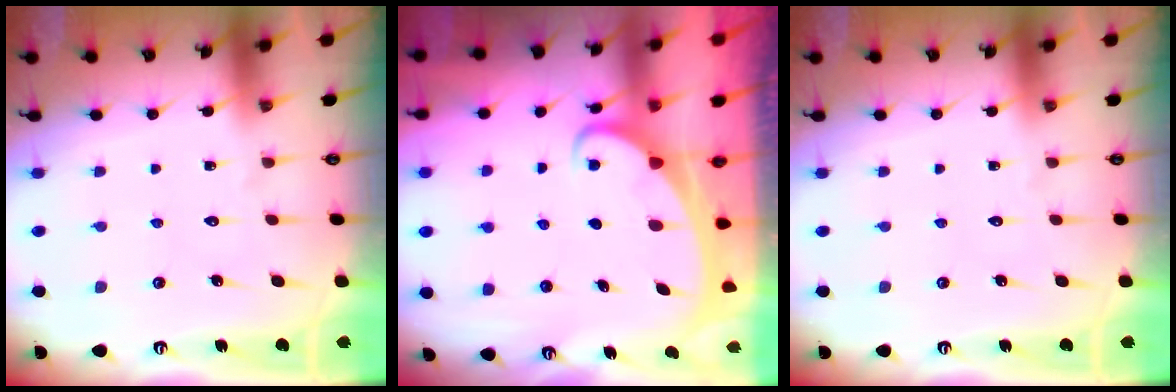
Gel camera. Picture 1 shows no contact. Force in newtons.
{"total": 2.1, "press": 2.1, "slide": 0.3}
{"total": 0.0}